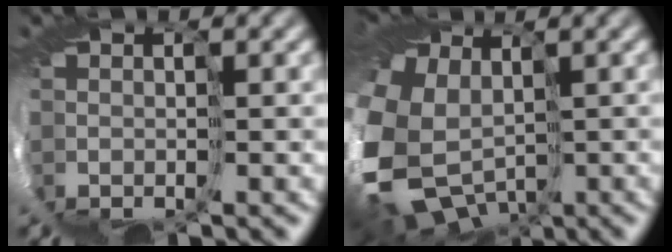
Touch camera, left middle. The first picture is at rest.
{"total": 11.9, "force": [-2.5, 9.1, 7.3], "torque": [-0.224, -0.038, -0.006]}